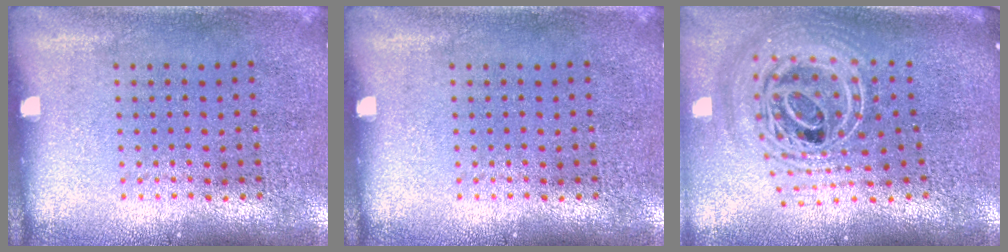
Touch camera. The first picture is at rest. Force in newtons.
{"total": 0.0}
{"total": 2.8, "press": 2.0, "slide": 1.9}